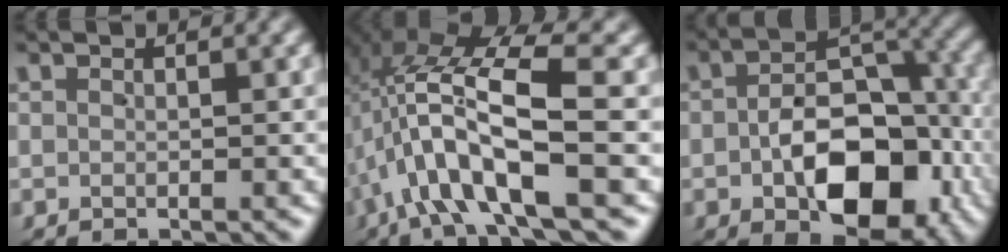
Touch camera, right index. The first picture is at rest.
{"total": 9.4, "force": [0.4, 4.3, 8.4], "torque": [-0.177, 0.005, 0.000]}
{"total": 11.5, "force": [-3.0, 7.2, 8.5], "torque": [-0.128, -0.023, -0.034]}